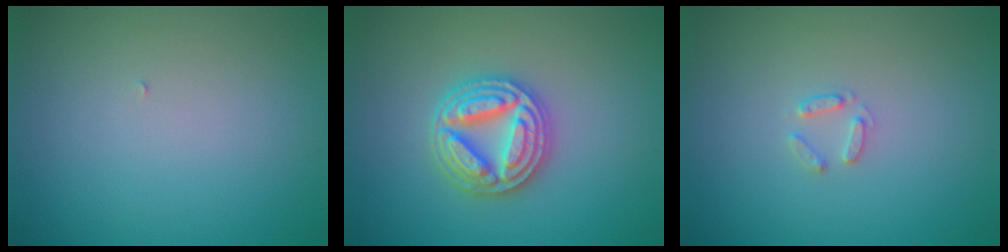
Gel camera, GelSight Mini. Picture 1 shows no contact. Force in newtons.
{"total": 4.9, "press": 4.9, "slide": 0.8}
{"total": 1.1, "press": 1.1, "slide": 0.2}